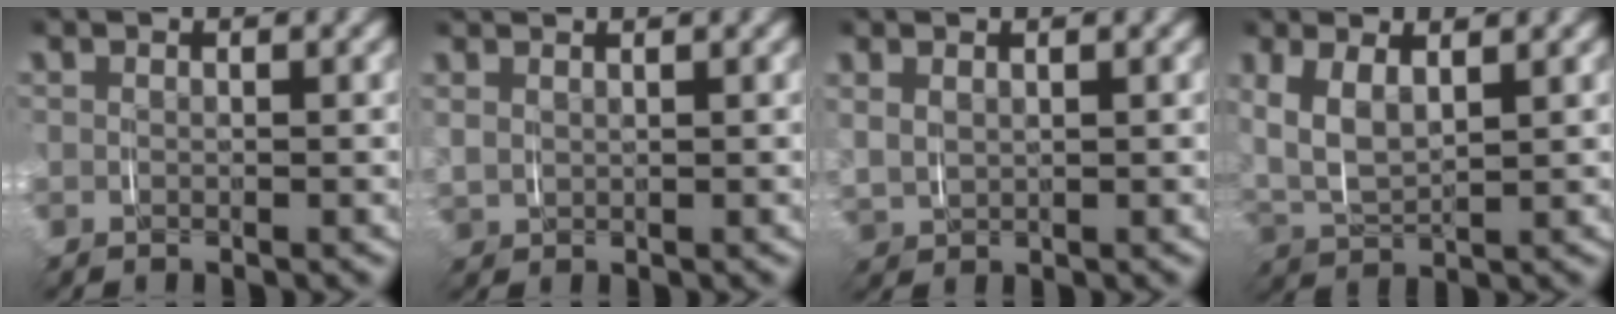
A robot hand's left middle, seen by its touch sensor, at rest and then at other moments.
{"total": 2.0, "force": [1.5, 1.0, 0.6], "torque": [-0.019, 0.004, 0.031]}
{"total": 2.1, "force": [1.1, 1.6, 1.0], "torque": [-0.032, -0.003, 0.028]}
{"total": 5.1, "force": [1.2, 3.6, 3.5], "torque": [-0.101, -0.009, 0.026]}